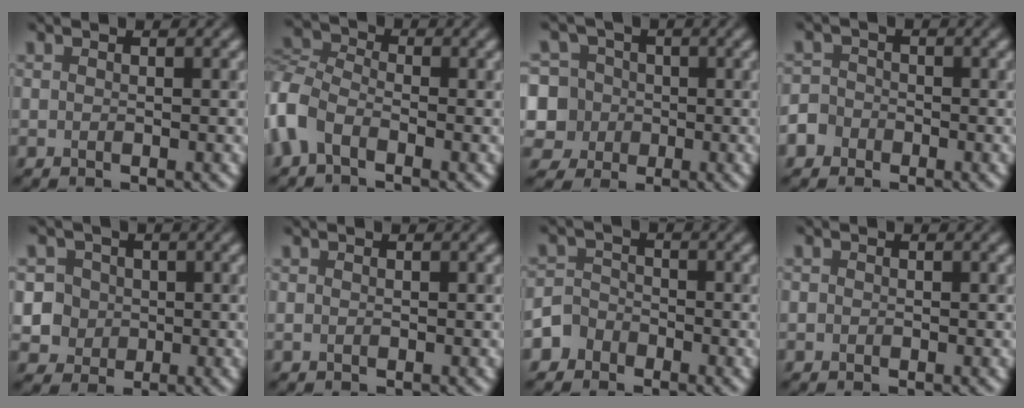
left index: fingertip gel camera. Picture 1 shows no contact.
{"total": 3.8, "force": [-2.4, 2.2, 1.9], "torque": [-0.045, 0.005, -0.065]}
{"total": 8.0, "force": [-1.6, 7.7, 1.2], "torque": [-0.035, 0.011, -0.045]}
{"total": 3.0, "force": [-2.2, 2.0, -0.2], "torque": [0.022, -0.003, -0.044]}
{"total": 6.0, "force": [-1.0, 5.9, 1.0], "torque": [-0.010, 0.017, -0.028]}
{"total": 0.0}
{"total": 2.4, "force": [-1.9, 1.3, -0.5], "torque": [0.023, 0.007, -0.042]}
{"total": 0.5, "force": [-0.3, 0.2, -0.4], "torque": [0.009, 0.000, -0.005]}